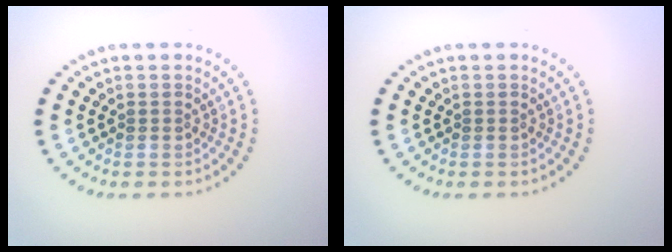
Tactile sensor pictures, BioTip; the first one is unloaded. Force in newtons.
{"total": 0.0}